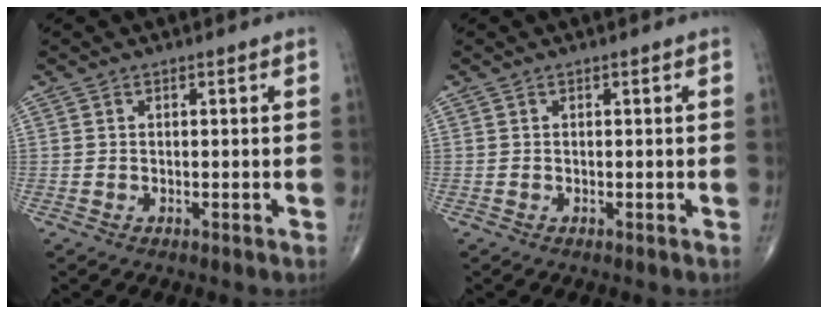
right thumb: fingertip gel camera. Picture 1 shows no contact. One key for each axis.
{"total": 0.0}